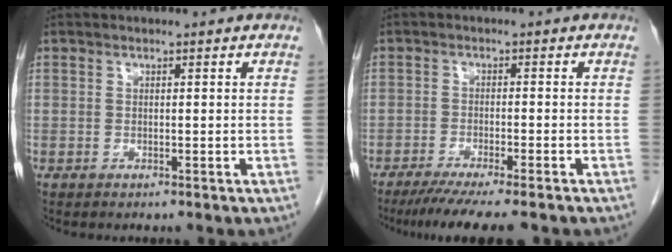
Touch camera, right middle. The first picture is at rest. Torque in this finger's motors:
{"motor_torque": [0.74, -0.66, 0.16, 0.04]}